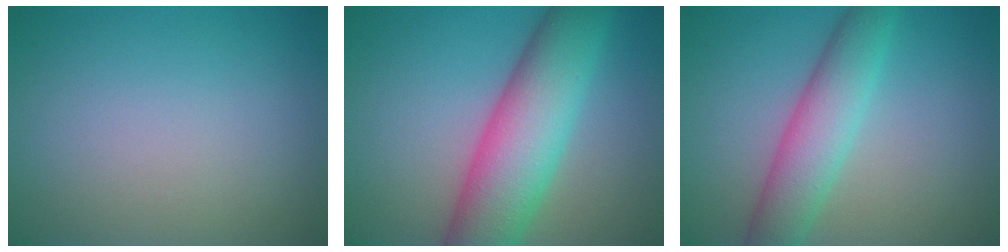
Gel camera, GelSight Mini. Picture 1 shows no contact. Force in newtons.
{"total": 9.7, "press": 9.7, "slide": 0.3}
{"total": 5.3, "press": 5.3, "slide": 0.2}